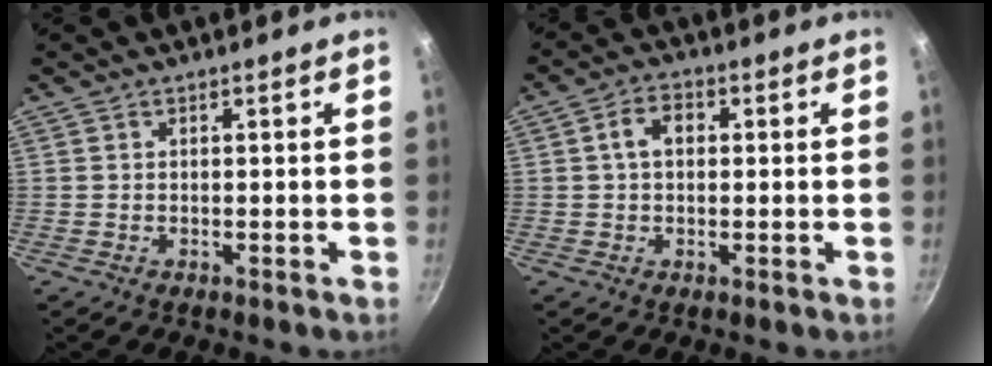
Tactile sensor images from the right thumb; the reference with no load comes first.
{"total": 5.0, "force": [0.7, 3.4, 3.5], "torque": [-0.046, 0.013, 0.006]}